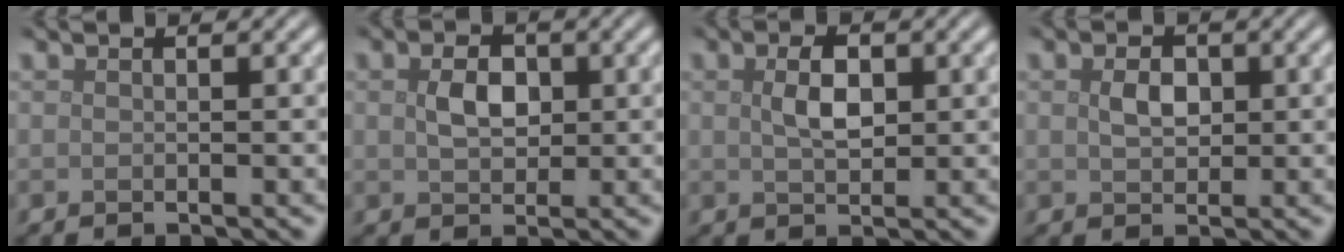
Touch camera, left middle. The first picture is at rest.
{"total": 2.7, "force": [0.4, 1.9, 1.9], "torque": [-0.043, 0.001, 0.008]}
{"total": 2.9, "force": [0.7, 1.6, 2.4], "torque": [-0.052, 0.002, 0.013]}
{"total": 2.0, "force": [0.4, 1.4, 1.4], "torque": [-0.032, 0.000, 0.007]}